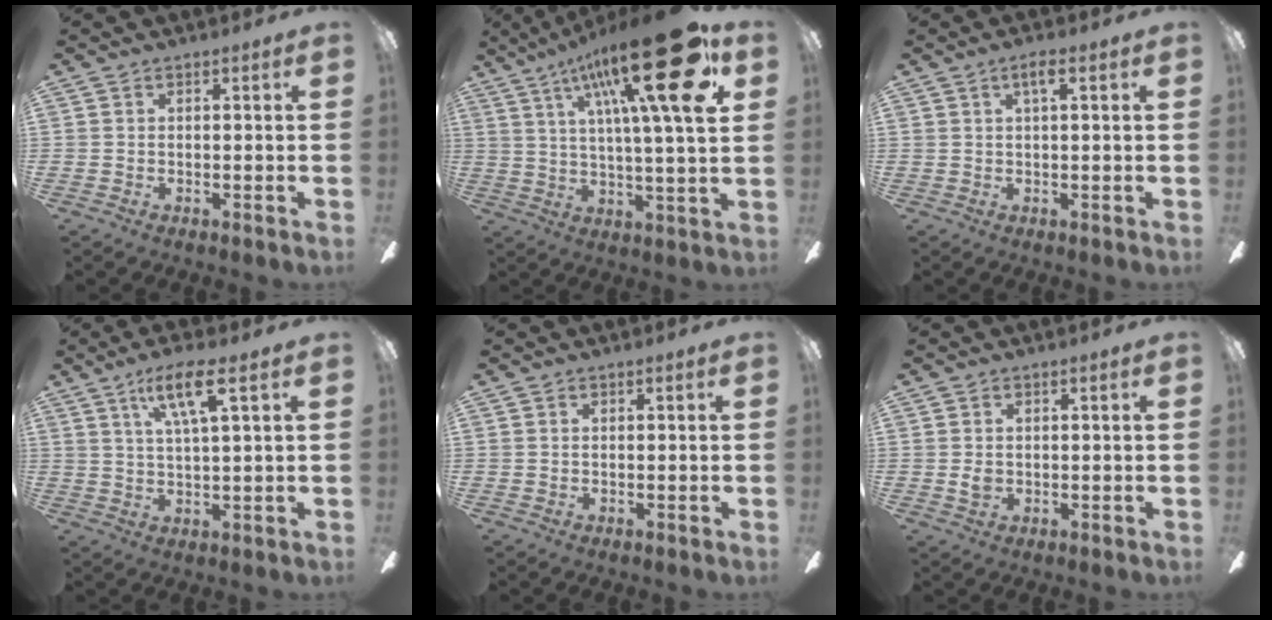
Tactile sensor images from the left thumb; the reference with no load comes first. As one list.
[{"total": 26.9, "force": [12.5, 6.6, 22.8], "torque": [-0.351, -0.057, 0.189]}, {"total": 2.8, "force": [1.2, 0.6, 2.4], "torque": [-0.035, -0.001, 0.016]}, {"total": 8.8, "force": [4.6, 1.5, 7.4], "torque": [-0.143, -0.003, 0.075]}, {"total": 0.0}, {"total": 2.2, "force": [0.2, 1.7, 1.4], "torque": [-0.020, 0.002, 0.000]}]